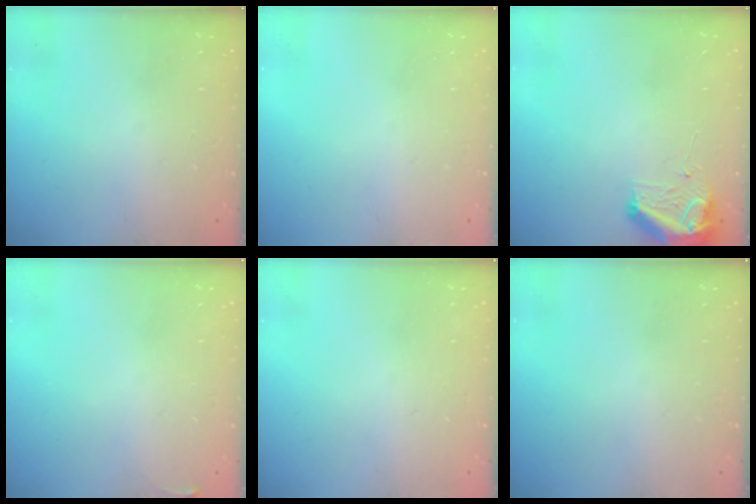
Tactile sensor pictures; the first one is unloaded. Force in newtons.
{"total": 0.0}
{"total": 9.0, "press": 8.9, "slide": 1.1}
{"total": 2.6, "press": 2.6, "slide": 0.6}
{"total": 2.8, "press": 2.2, "slide": 1.7}
{"total": 0.0}